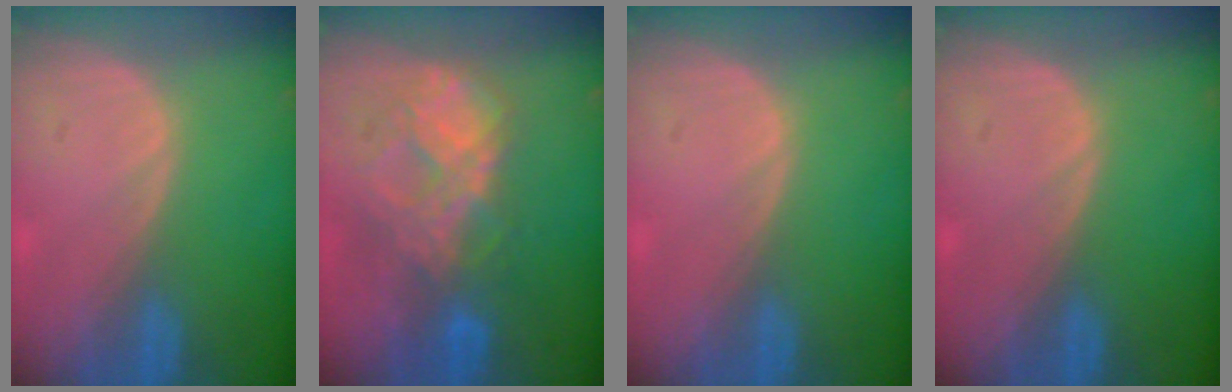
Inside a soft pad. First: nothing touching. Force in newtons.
{"total": 8.7, "press": 7.5, "slide": 4.3}
{"total": 0.0}
{"total": 0.0}